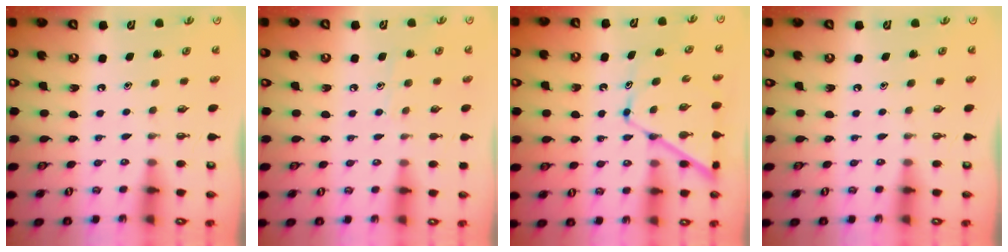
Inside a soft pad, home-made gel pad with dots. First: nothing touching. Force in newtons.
{"total": 5.9, "press": 5.8, "slide": 0.7}
{"total": 11.1, "press": 11.0, "slide": 1.0}
{"total": 0.0}